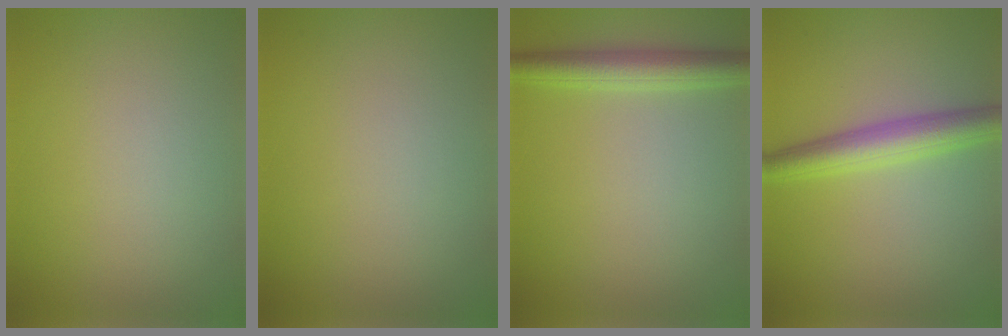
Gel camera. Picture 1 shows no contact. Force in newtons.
{"total": 0.0}
{"total": 3.6, "press": 3.6, "slide": 0.1}
{"total": 4.2, "press": 4.2, "slide": 0.1}